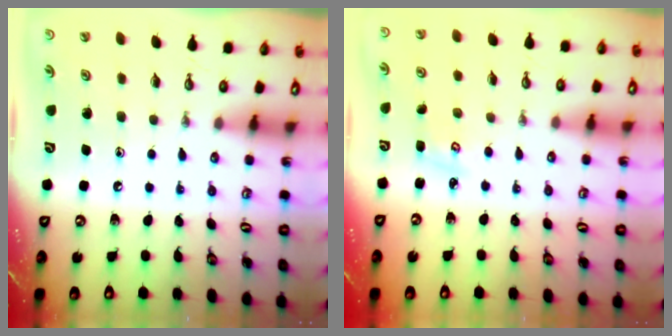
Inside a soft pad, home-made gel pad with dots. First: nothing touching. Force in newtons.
{"total": 3.0, "press": 3.0, "slide": 0.3}